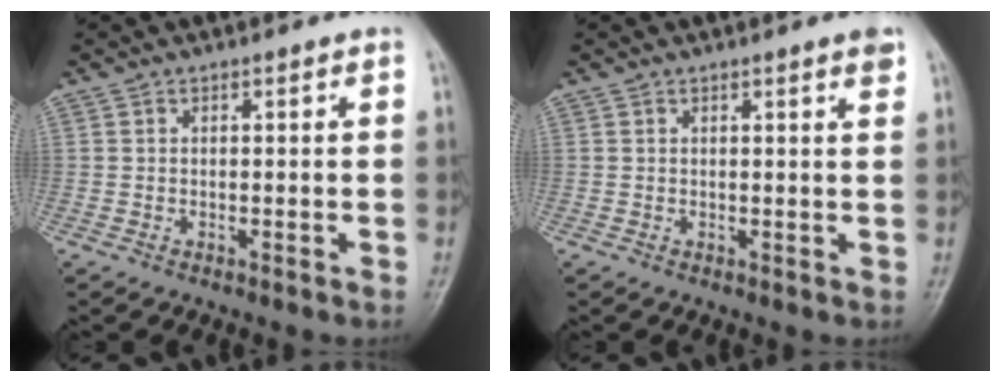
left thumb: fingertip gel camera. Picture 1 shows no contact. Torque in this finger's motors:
{"motor_torque": [0.53, 0.26, 0.40, -0.02, 0.00]}